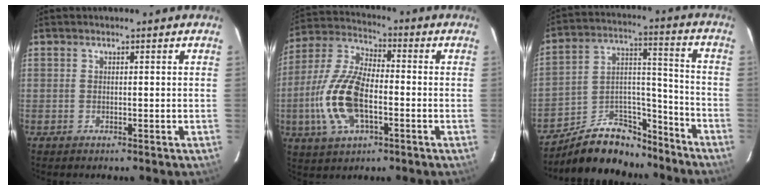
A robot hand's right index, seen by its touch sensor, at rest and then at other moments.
{"total": 15.2, "force": [-3.8, 7.0, 12.9], "torque": [-0.285, 0.003, -0.075]}
{"total": 15.9, "force": [-12.5, 7.6, 6.3], "torque": [-0.116, 0.055, -0.189]}